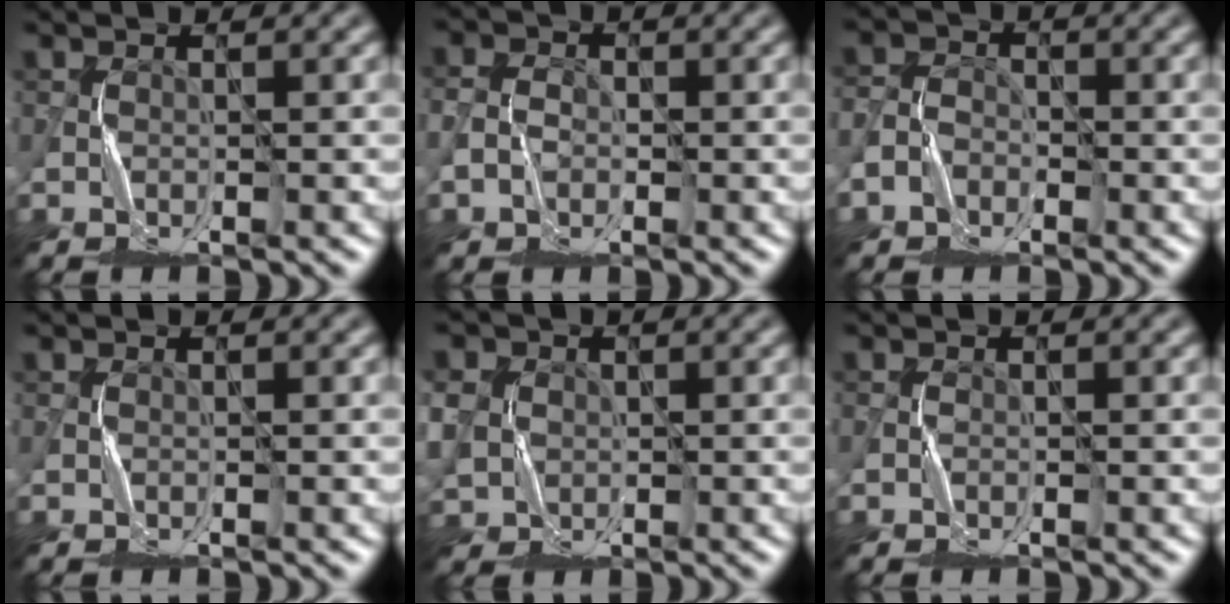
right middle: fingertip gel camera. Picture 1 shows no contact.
{"total": 2.3, "force": [-0.7, 1.8, 1.3], "torque": [-0.025, 0.002, -0.020]}
{"total": 2.3, "force": [-1.3, 1.7, 0.8], "torque": [-0.012, 0.006, -0.032]}
{"total": 0.0}
{"total": 4.8, "force": [0.1, 4.2, 2.3], "torque": [-0.077, 0.007, 0.000]}
{"total": 0.0}